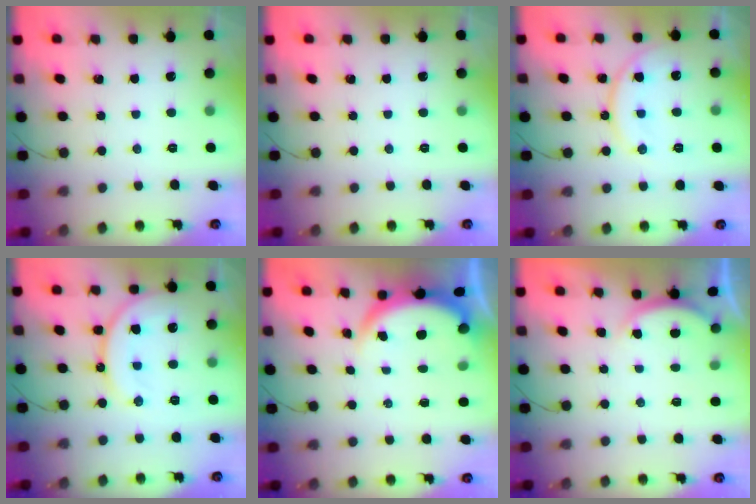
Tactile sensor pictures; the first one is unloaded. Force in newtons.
{"total": 0.0}
{"total": 12.3, "press": 12.3, "slide": 0.5}
{"total": 14.8, "press": 14.6, "slide": 1.9}
{"total": 4.0, "press": 4.0, "slide": 0.1}
{"total": 2.5, "press": 2.4, "slide": 0.6}